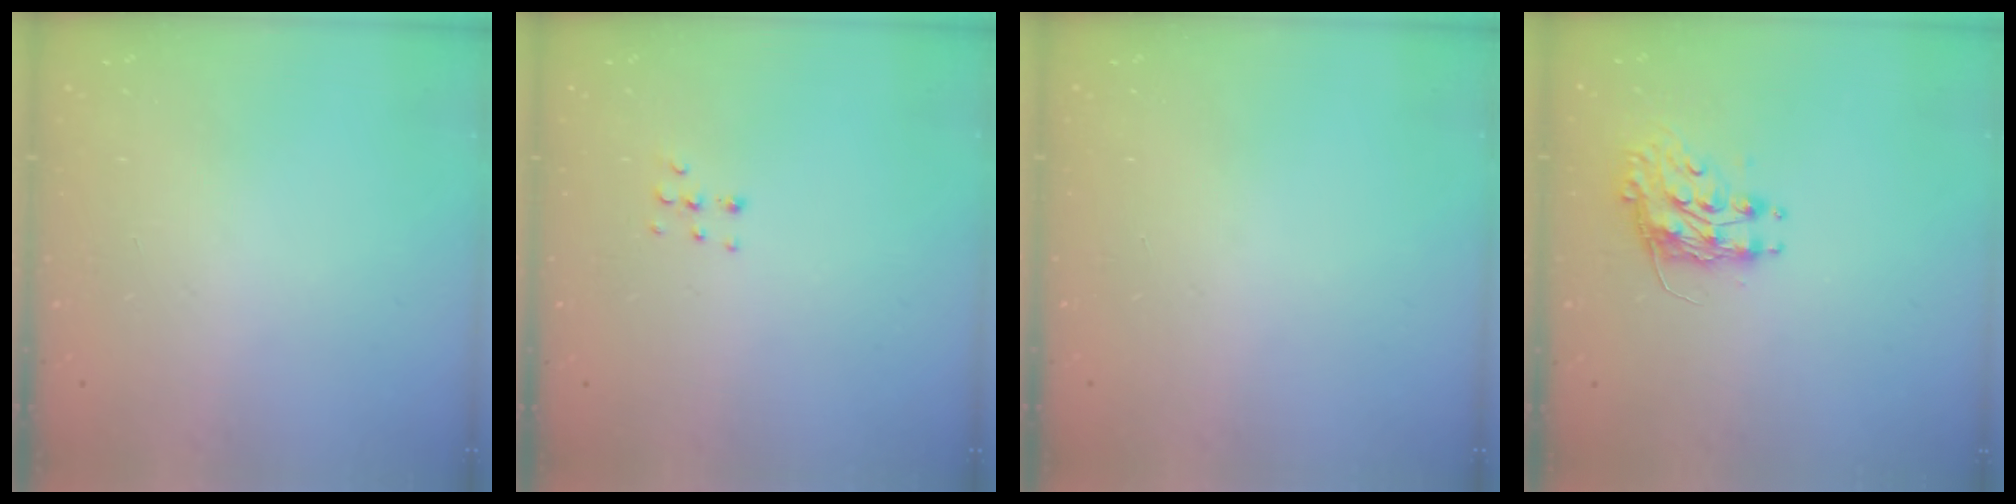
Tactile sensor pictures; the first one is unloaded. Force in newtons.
{"total": 4.3, "press": 4.2, "slide": 1.1}
{"total": 0.0}
{"total": 8.7, "press": 8.7, "slide": 0.5}